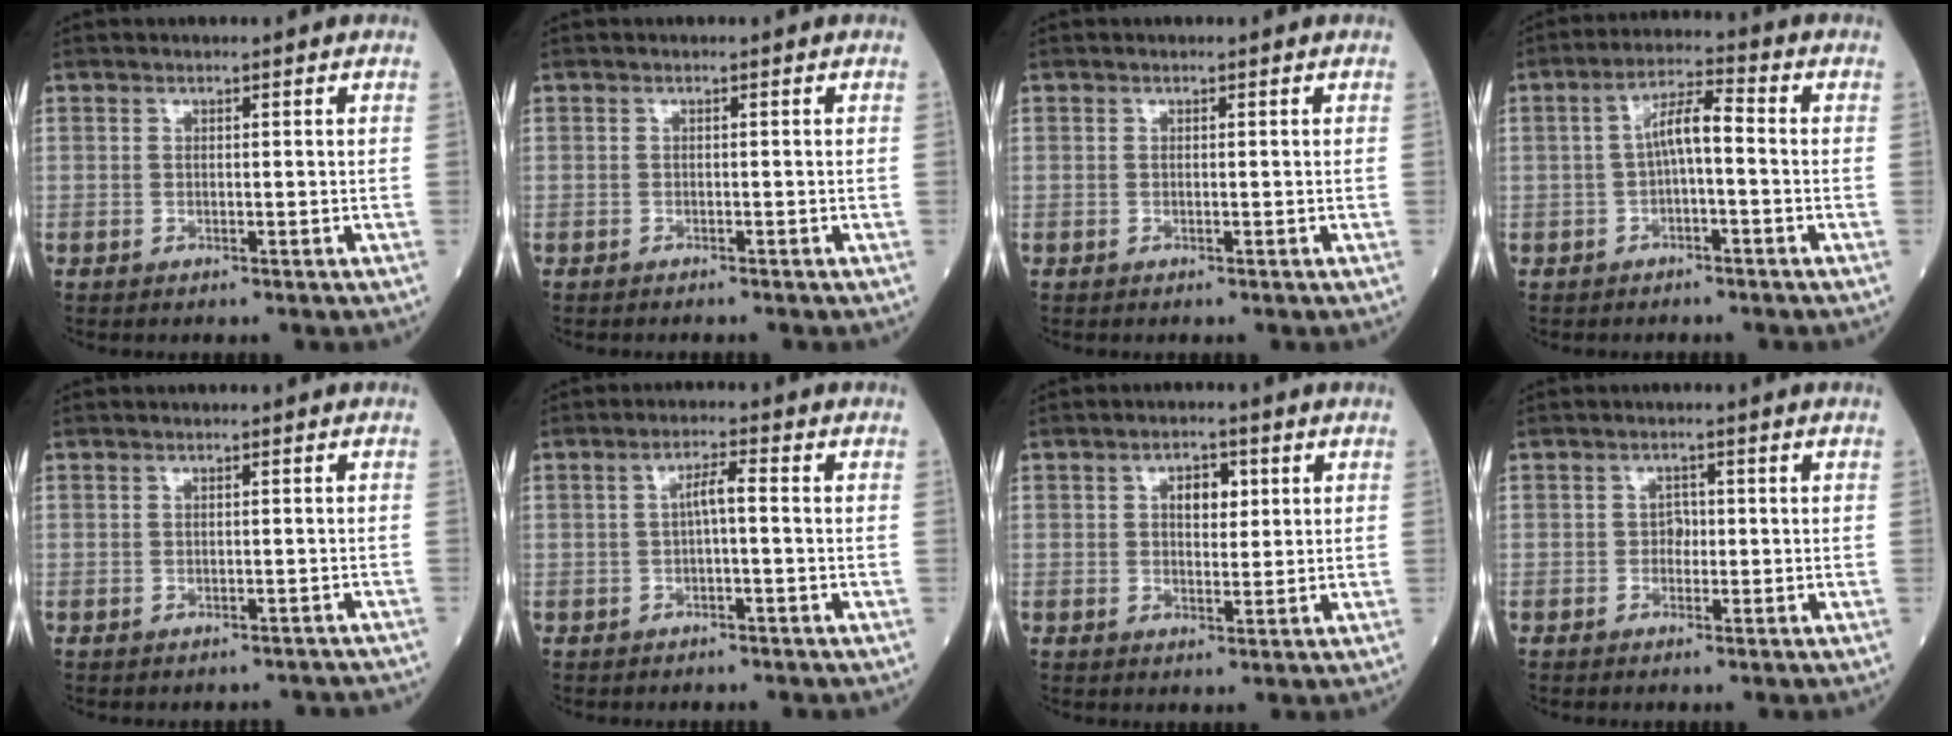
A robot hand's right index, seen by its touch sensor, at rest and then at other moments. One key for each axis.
{"total": 0.9, "fx": -0.9, "fy": 0.1, "fz": 0.3, "tx": -0.004, "ty": -0.001, "tz": -0.013}
{"total": 0.0}
{"total": 5.4, "fx": -0.5, "fy": 1.2, "fz": 5.2, "tx": -0.092, "ty": 0.022, "tz": -0.011}
{"total": 3.6, "fx": -3.4, "fy": 1.1, "fz": 0.6, "tx": -0.005, "ty": -0.001, "tz": -0.034}
{"total": 2.8, "fx": -0.2, "fy": 0.4, "fz": 2.8, "tx": -0.047, "ty": 0.009, "tz": -0.003}
{"total": 3.9, "fx": 1.2, "fy": 2.1, "fz": 3.1, "tx": -0.048, "ty": 0.008, "tz": 0.019}
{"total": 1.6, "fx": -0.2, "fy": 1.2, "fz": 1.0, "tx": -0.010, "ty": 0.005, "tz": -0.005}